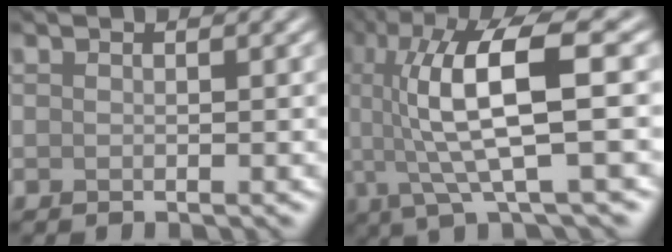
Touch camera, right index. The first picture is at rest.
{"total": 9.6, "force": [0.9, 2.4, 9.3], "torque": [-0.168, 0.005, 0.022]}